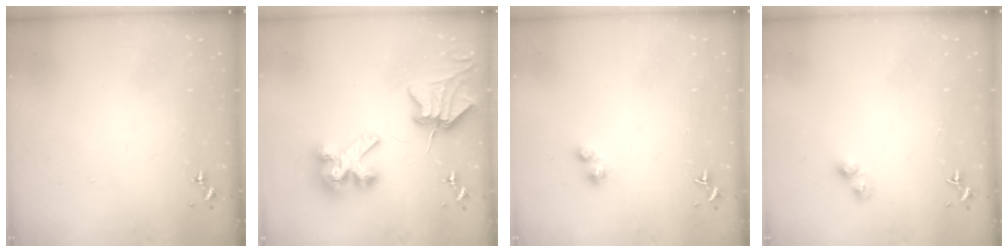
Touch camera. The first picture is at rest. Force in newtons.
{"total": 11.3, "press": 11.2, "slide": 1.3}
{"total": 2.4, "press": 2.3, "slide": 0.3}
{"total": 4.3, "press": 4.2, "slide": 0.5}